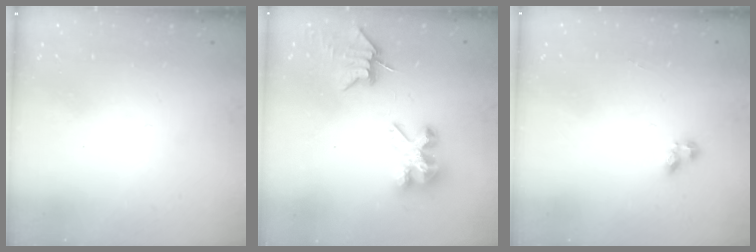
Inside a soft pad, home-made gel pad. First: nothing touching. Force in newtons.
{"total": 7.3, "press": 7.2, "slide": 0.8}
{"total": 3.0, "press": 2.9, "slide": 0.6}